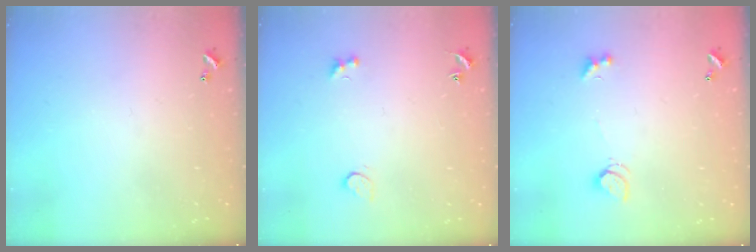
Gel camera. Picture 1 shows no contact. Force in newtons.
{"total": 3.1, "press": 2.9, "slide": 1.2}
{"total": 2.8, "press": 2.8, "slide": 0.6}